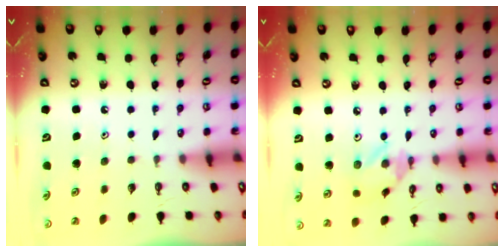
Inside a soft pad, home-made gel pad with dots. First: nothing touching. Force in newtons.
{"total": 4.8, "press": 4.8, "slide": 0.2}